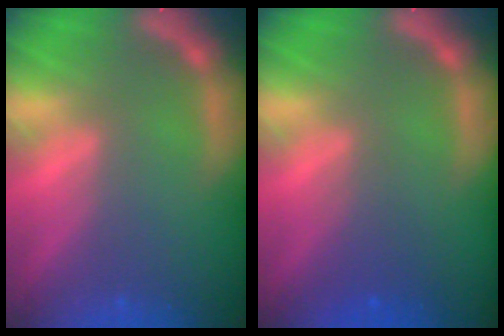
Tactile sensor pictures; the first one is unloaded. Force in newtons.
{"total": 2.0}